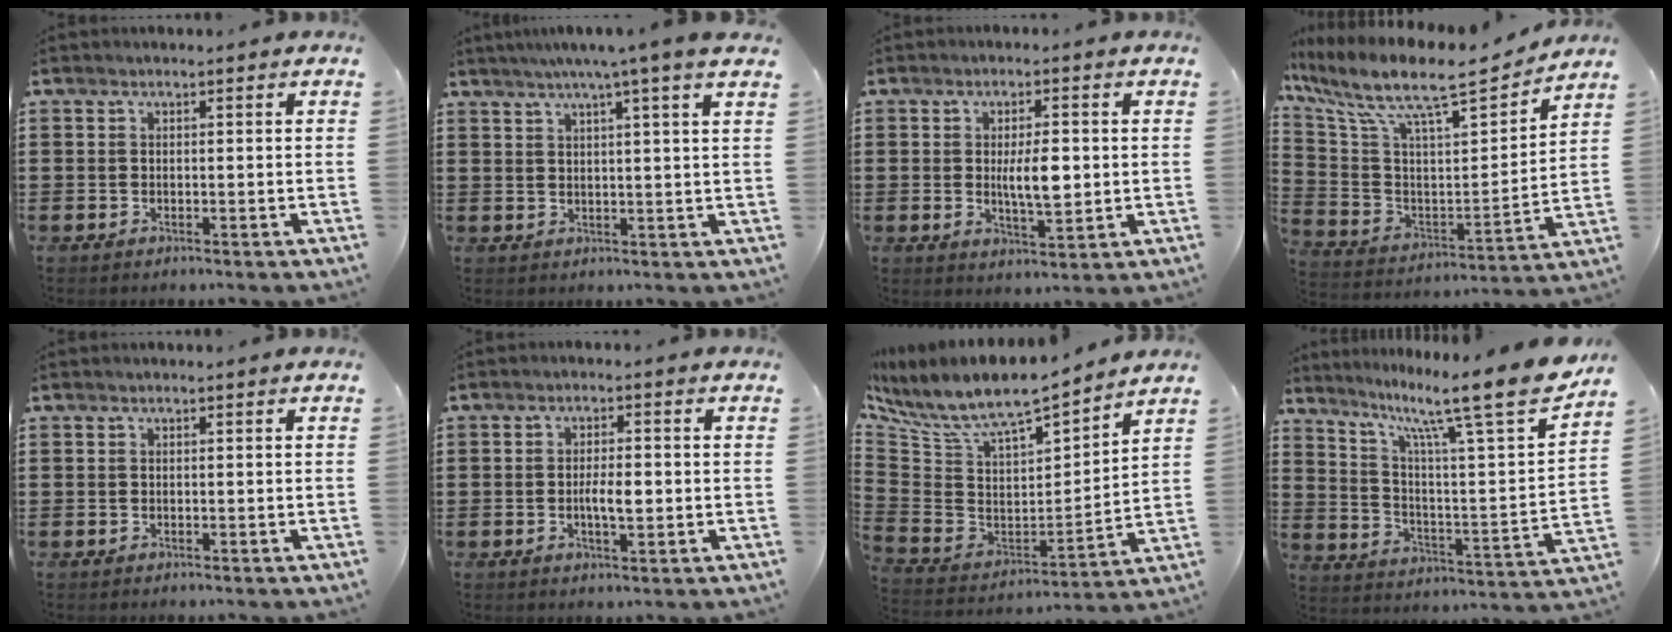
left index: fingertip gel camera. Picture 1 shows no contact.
{"total": 4.7, "force": [3.3, -0.9, 3.2], "torque": [-0.071, -0.005, 0.054]}
{"total": 5.9, "force": [0.3, 2.0, 5.5], "torque": [-0.093, -0.005, -0.002]}
{"total": 11.1, "force": [8.6, 2.3, 6.7], "torque": [-0.156, -0.060, 0.140]}
{"total": 0.0}
{"total": 3.7, "force": [-0.5, 1.2, 3.5], "torque": [-0.062, 0.003, -0.009]}
{"total": 7.8, "force": [6.7, 1.9, 3.4], "torque": [-0.100, -0.059, 0.113]}
{"total": 13.1, "force": [10.5, 0.2, 7.9], "torque": [-0.150, -0.086, 0.158]}